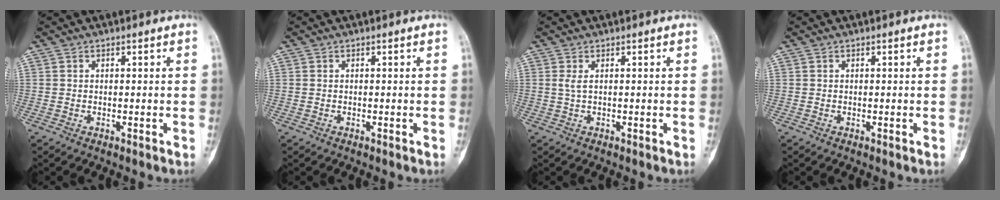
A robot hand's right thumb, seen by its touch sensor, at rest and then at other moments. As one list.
[{"total": 0.0}, {"total": 1.2, "force": [0.2, 0.3, 1.1], "torque": [-0.028, 0.004, 0.008]}, {"total": 0.0}]